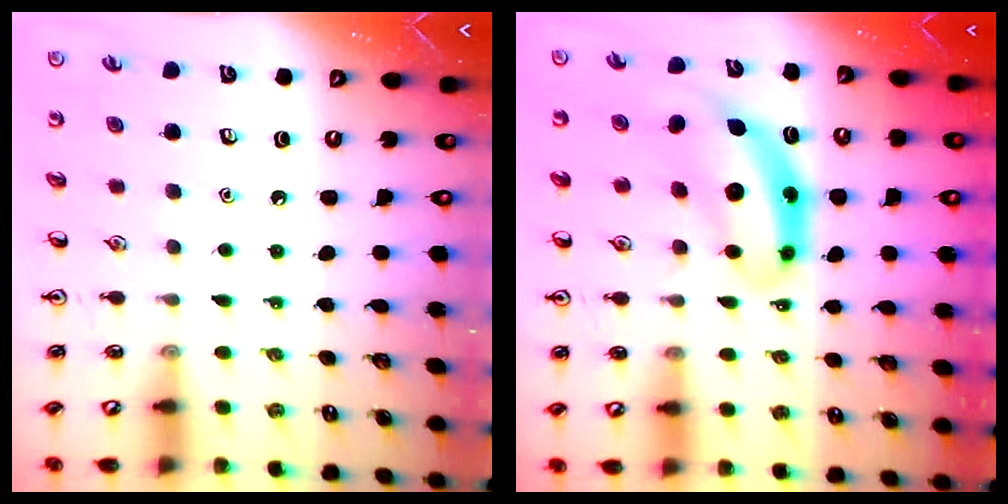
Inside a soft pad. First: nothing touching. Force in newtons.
{"total": 8.8, "press": 8.4, "slide": 2.7}